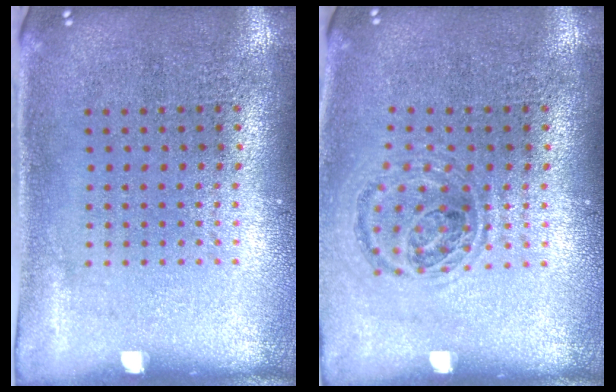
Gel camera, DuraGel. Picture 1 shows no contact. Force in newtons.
{"total": 0.9, "press": 0.9, "slide": 0.2}